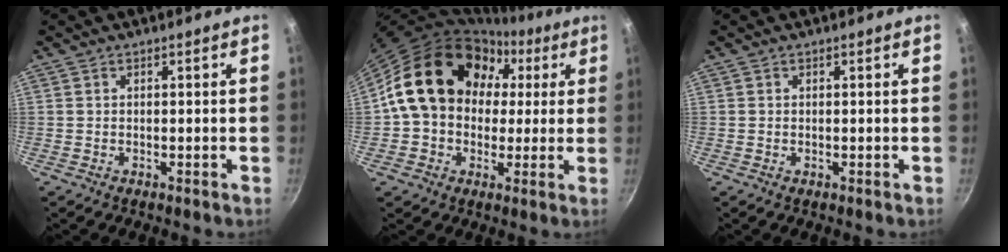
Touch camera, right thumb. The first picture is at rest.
{"total": 19.6, "force": [3.2, 15.8, 11.1], "torque": [-0.152, 0.044, 0.048]}
{"total": 0.0}